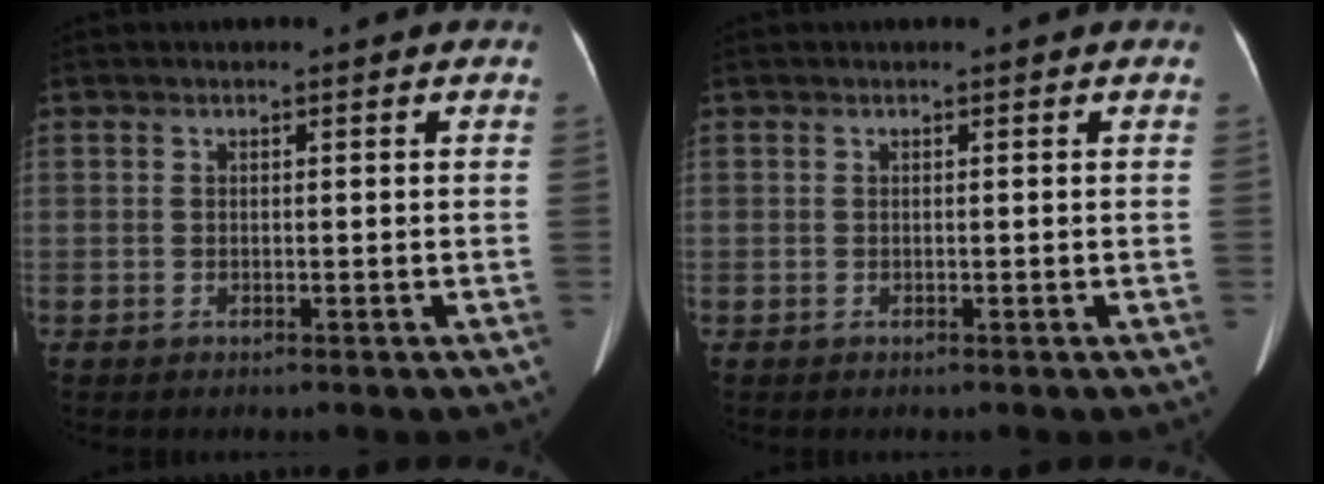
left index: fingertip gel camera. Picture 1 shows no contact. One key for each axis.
{"total": 0.7, "fx": 0.7, "fy": 0.0, "fz": 0.2, "tx": -0.005, "ty": 0.003, "tz": 0.011}